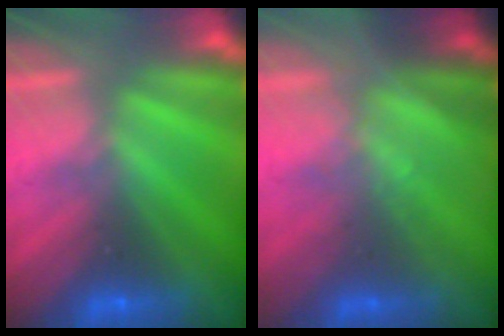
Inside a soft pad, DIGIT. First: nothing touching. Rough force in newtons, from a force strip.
{"total": 1.4}